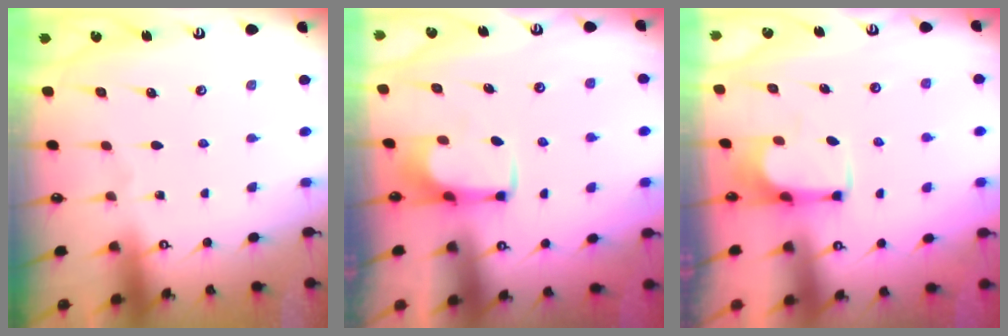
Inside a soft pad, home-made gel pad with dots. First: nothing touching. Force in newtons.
{"total": 2.1, "press": 2.1, "slide": 0.4}
{"total": 3.7, "press": 3.6, "slide": 0.8}